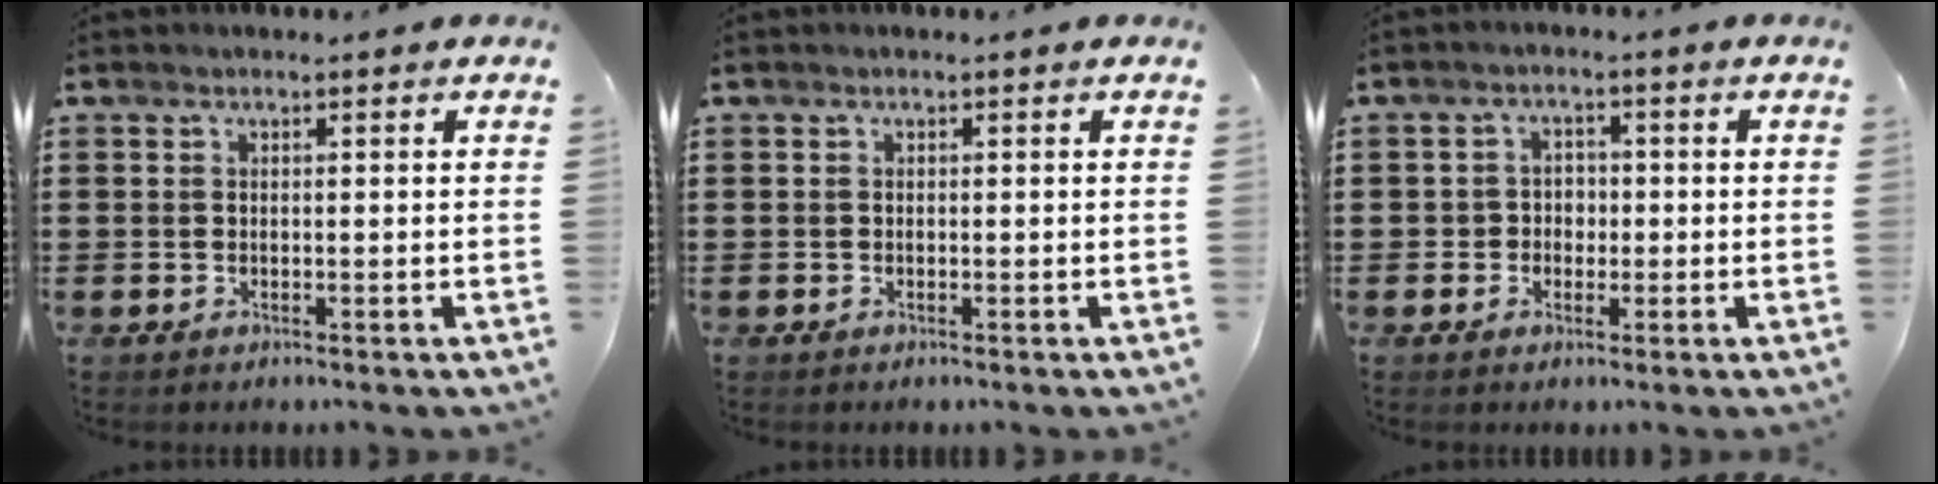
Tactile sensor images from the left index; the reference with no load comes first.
{"total": 0.0}
{"total": 2.6, "force": [-0.7, 2.3, 0.8], "torque": [-0.024, 0.007, -0.019]}